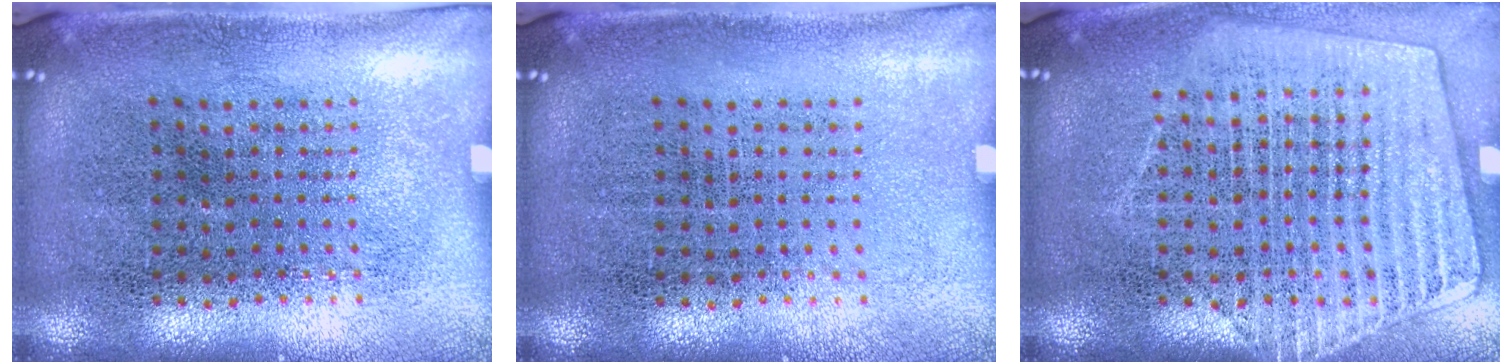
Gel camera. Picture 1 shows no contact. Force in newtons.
{"total": 0.0}
{"total": 1.6, "press": 1.5, "slide": 0.6}